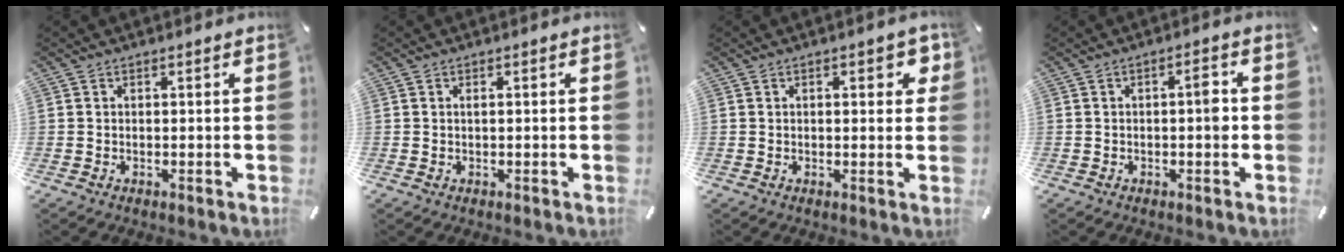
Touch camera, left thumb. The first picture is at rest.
{"total": 0.6, "force": [0.1, 0.1, 0.6], "torque": [-0.013, -0.001, 0.002]}
{"total": 3.9, "force": [1.2, 1.7, 3.3], "torque": [-0.038, -0.004, 0.011]}
{"total": 3.9, "force": [-0.4, 1.3, 3.7], "torque": [-0.051, 0.005, -0.013]}